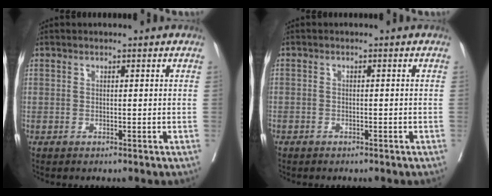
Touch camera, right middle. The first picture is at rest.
{"total": 1.1, "force": [-0.8, 0.7, 0.0], "torque": [-0.010, 0.003, -0.016]}